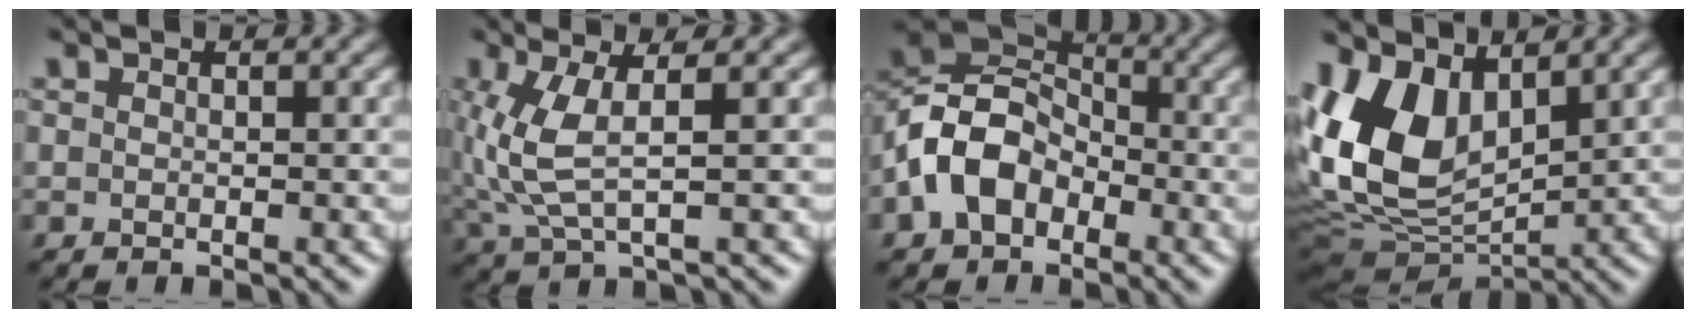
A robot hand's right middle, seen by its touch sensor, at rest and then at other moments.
{"total": 4.3, "force": [0.6, 1.4, 4.0], "torque": [-0.108, -0.001, 0.017]}
{"total": 7.5, "force": [-2.5, 5.3, 4.7], "torque": [-0.093, 0.014, -0.065]}
{"total": 10.9, "force": [2.4, 6.9, 8.2], "torque": [-0.176, -0.007, 0.038]}